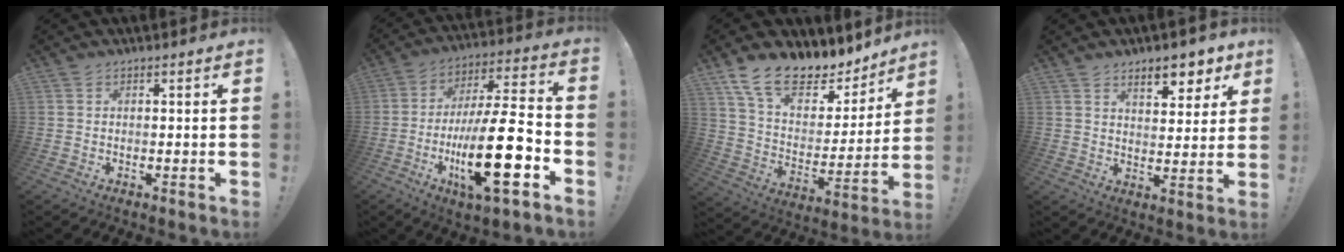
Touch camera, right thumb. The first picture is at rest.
{"total": 24.3, "force": [-7.5, 6.7, 22.1], "torque": [-0.387, 0.031, -0.122]}
{"total": 16.5, "force": [12.5, 7.2, 8.1], "torque": [-0.138, -0.087, 0.224]}
{"total": 8.7, "force": [5.9, 3.7, 5.1], "torque": [-0.064, -0.037, 0.104]}